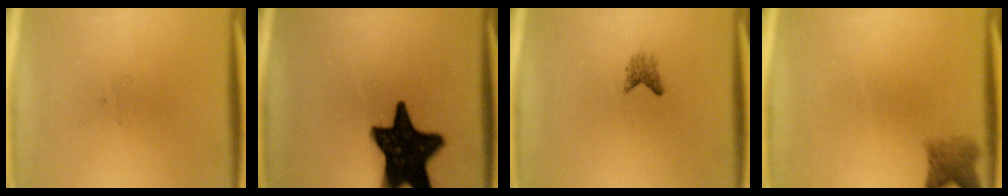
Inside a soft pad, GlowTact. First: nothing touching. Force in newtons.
{"total": 19.3}
{"total": 1.4}
{"total": 3.1}